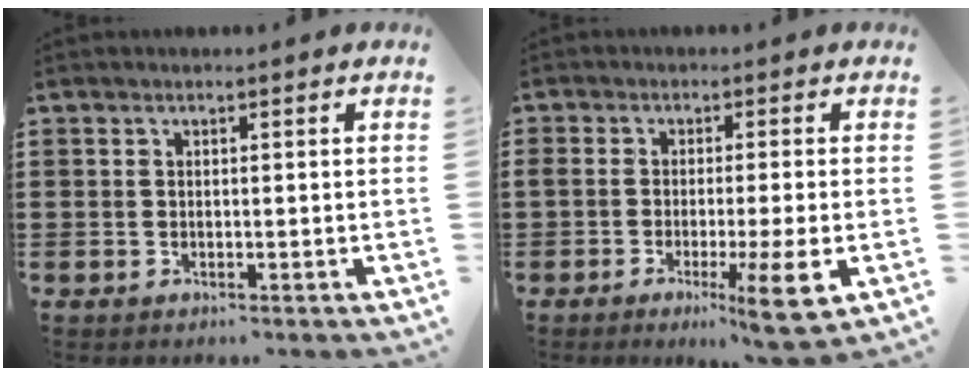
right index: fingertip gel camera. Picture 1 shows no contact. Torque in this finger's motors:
{"motor_torque": [2.04, -0.09, 0.89, 0.13]}